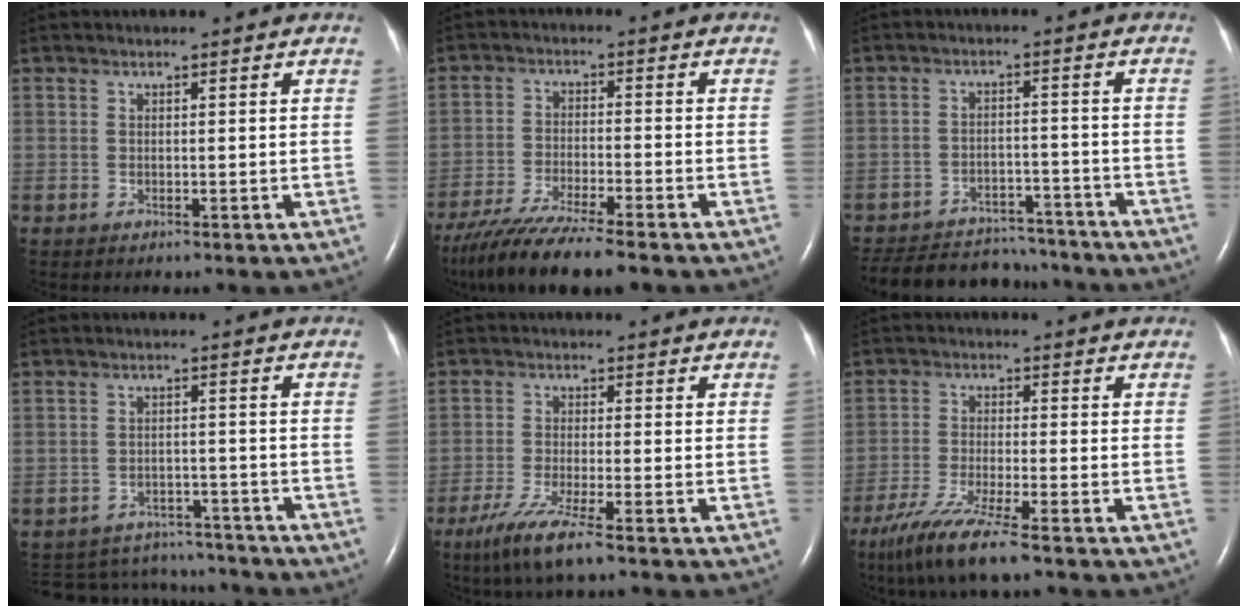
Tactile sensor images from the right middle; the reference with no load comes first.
{"total": 12.0, "force": [-9.9, 0.3, 6.8], "torque": [-0.119, -0.033, -0.163]}
{"total": 16.3, "force": [-14.9, 4.9, 4.2], "torque": [-0.093, 0.002, -0.206]}
{"total": 12.2, "force": [-11.6, 3.7, 1.2], "torque": [-0.033, 0.016, -0.152]}
{"total": 6.6, "force": [-4.4, 0.0, 5.0], "torque": [-0.105, -0.020, -0.082]}
{"total": 9.3, "force": [-6.7, -0.1, 6.5], "torque": [-0.126, -0.031, -0.120]}